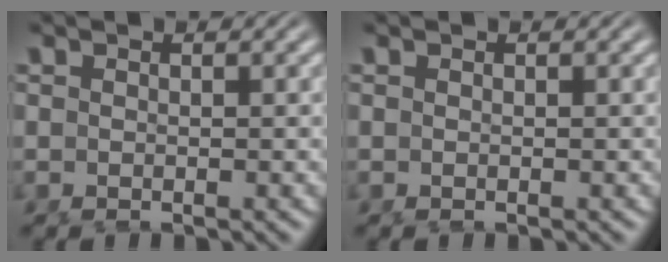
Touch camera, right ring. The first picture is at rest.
{"total": 0.0}